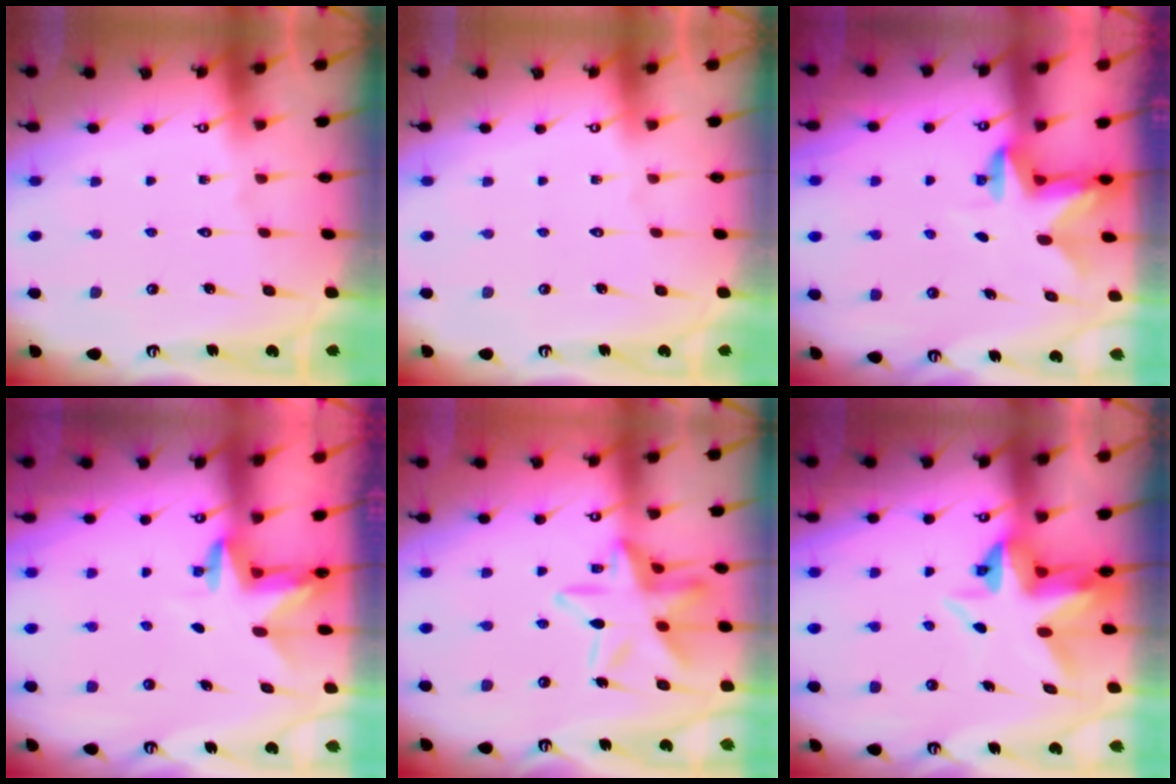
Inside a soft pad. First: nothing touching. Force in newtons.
{"total": 0.0}
{"total": 2.9, "press": 2.8, "slide": 0.5}
{"total": 3.2, "press": 3.2, "slide": 0.3}
{"total": 15.9, "press": 15.9, "slide": 1.3}
{"total": 6.4, "press": 6.4, "slide": 0.6}